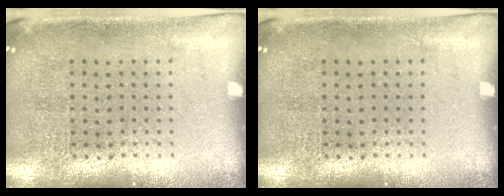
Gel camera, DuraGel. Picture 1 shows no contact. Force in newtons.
{"total": 0.0}